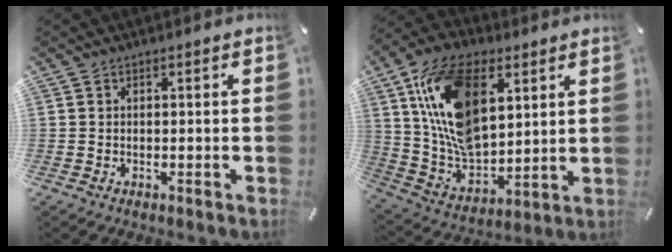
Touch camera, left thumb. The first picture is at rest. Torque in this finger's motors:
{"motor_torque": [2.11, 2.38, 1.62, -1.14, 0.47]}